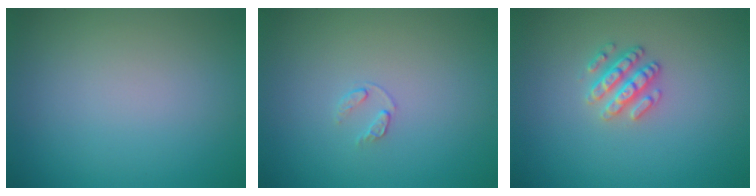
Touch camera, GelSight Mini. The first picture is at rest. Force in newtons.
{"total": 0.8, "press": 0.5, "slide": 0.6}
{"total": 2.5, "press": 2.4, "slide": 0.6}